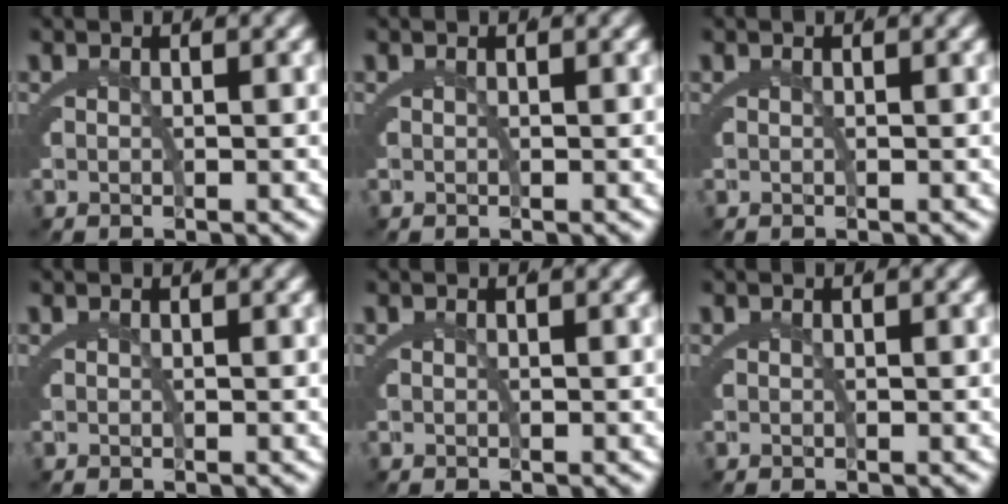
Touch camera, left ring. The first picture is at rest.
{"total": 0.0}
{"total": 0.0}
{"total": 0.0}
{"total": 0.0}
{"total": 0.0}